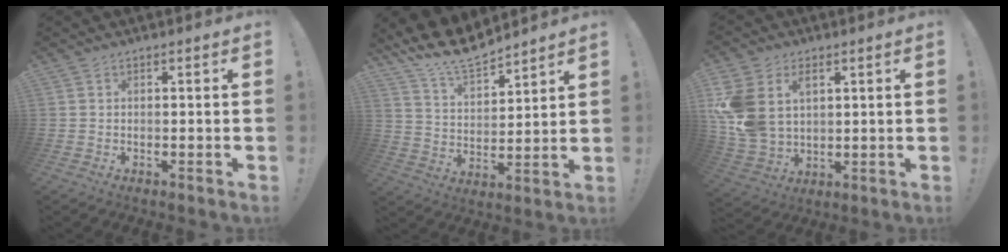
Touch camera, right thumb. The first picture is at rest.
{"total": 12.0, "force": [10.8, 3.4, 3.9], "torque": [-0.094, -0.080, 0.200]}
{"total": 13.2, "force": [4.7, 10.0, 7.2], "torque": [-0.155, -0.022, 0.096]}